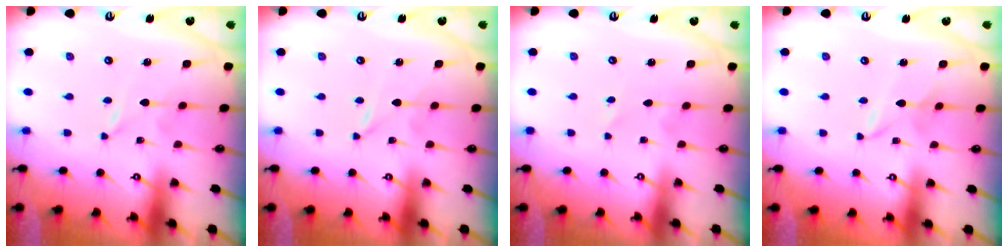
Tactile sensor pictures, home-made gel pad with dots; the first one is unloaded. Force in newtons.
{"total": 0.0}
{"total": 1.7, "press": 1.6, "slide": 0.3}
{"total": 1.9, "press": 1.9, "slide": 0.2}